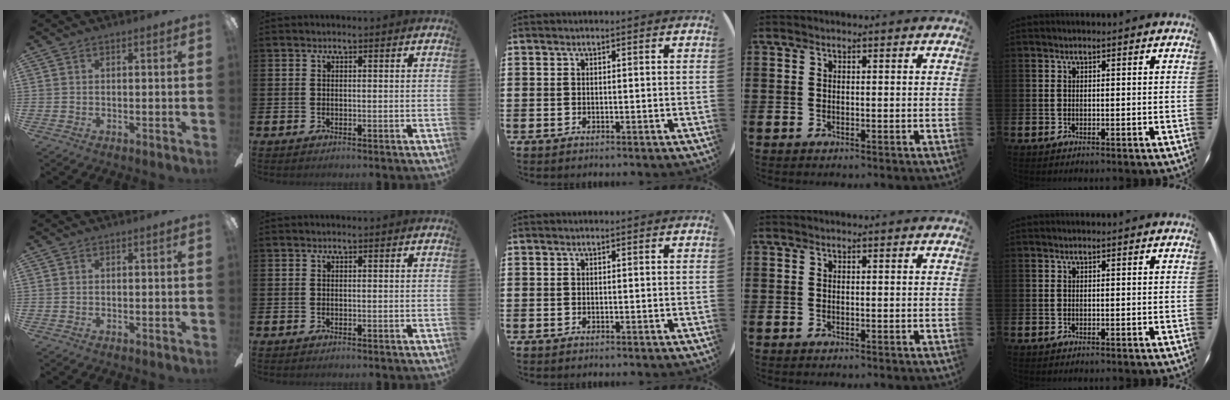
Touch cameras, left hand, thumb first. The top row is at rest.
{}